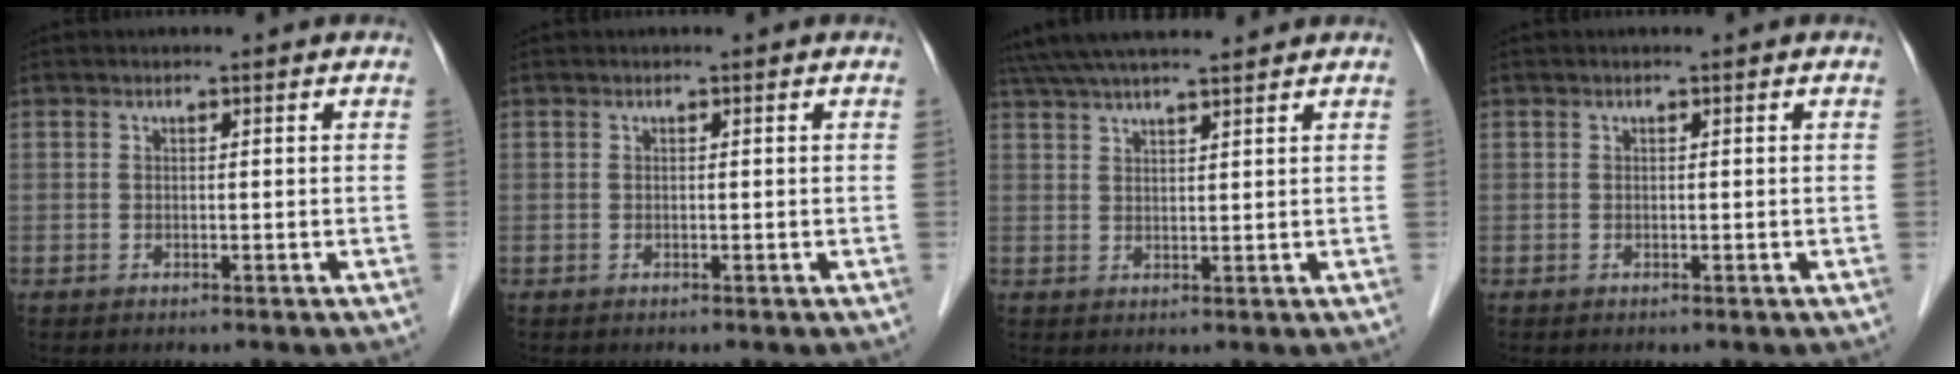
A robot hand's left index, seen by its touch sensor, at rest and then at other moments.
{"total": 0.0}
{"total": 12.1, "force": [10.8, 0.9, 5.5], "torque": [-0.099, 0.037, 0.171]}
{"total": 0.0}